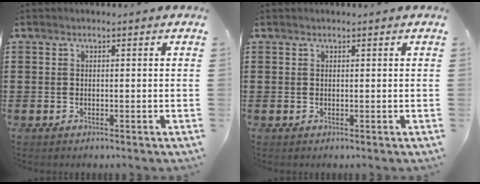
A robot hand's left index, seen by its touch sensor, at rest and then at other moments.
{"total": 0.0}